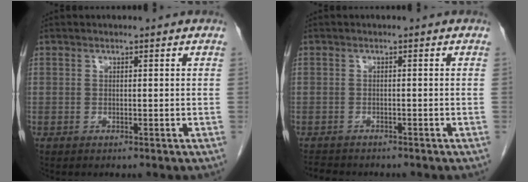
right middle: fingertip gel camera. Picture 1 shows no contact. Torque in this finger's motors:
{"motor_torque": [0.02, -0.01, -0.03, 0.00]}